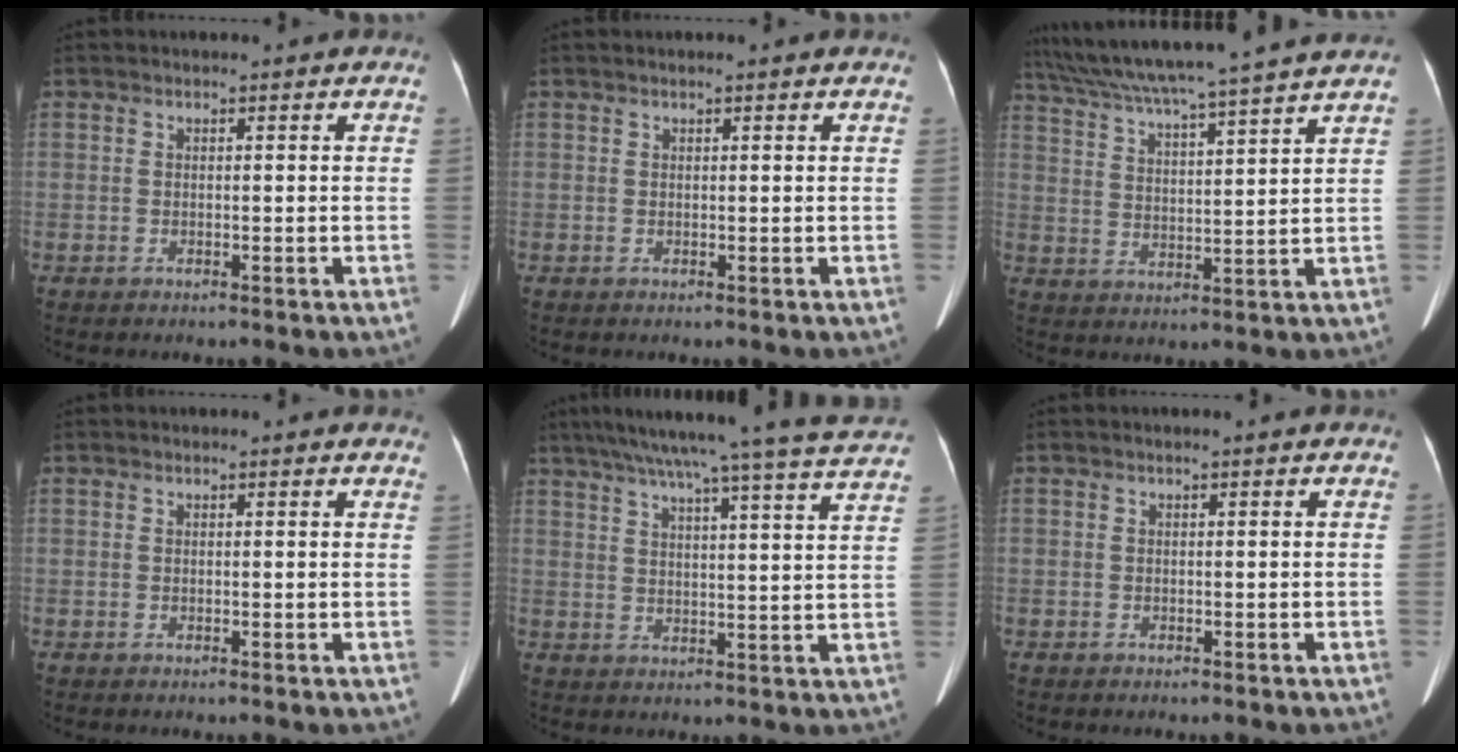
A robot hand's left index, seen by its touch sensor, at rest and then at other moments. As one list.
[{"total": 1.0, "force": [0.8, 0.0, 0.6], "torque": [-0.011, 0.013, 0.013]}, {"total": 19.0, "force": [16.4, -1.3, 9.5], "torque": [-0.172, 0.008, 0.244]}, {"total": 1.1, "force": [1.0, 0.2, 0.2], "torque": [-0.010, -0.002, -0.002]}, {"total": 26.2, "force": [23.9, -0.4, 10.6], "torque": [-0.175, -0.031, 0.296]}, {"total": 0.6, "force": [-0.4, 0.4, -0.1], "torque": [0.003, 0.004, -0.007]}]